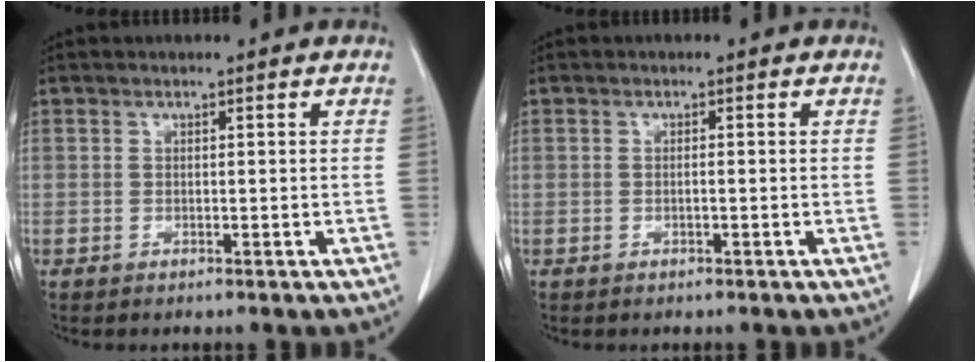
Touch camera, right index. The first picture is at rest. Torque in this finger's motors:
{"motor_torque": [-0.08, 0.00, -0.06, -0.01]}